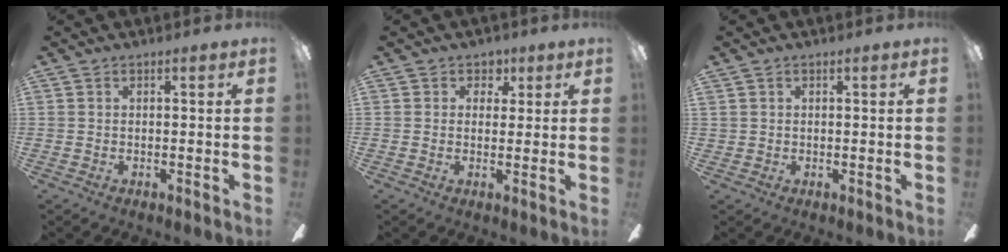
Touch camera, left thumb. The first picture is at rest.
{"total": 3.5, "force": [1.7, 2.9, 0.8], "torque": [-0.001, -0.003, 0.026]}
{"total": 0.7, "force": [0.5, 0.6, 0.0], "torque": [-0.001, 0.000, 0.010]}